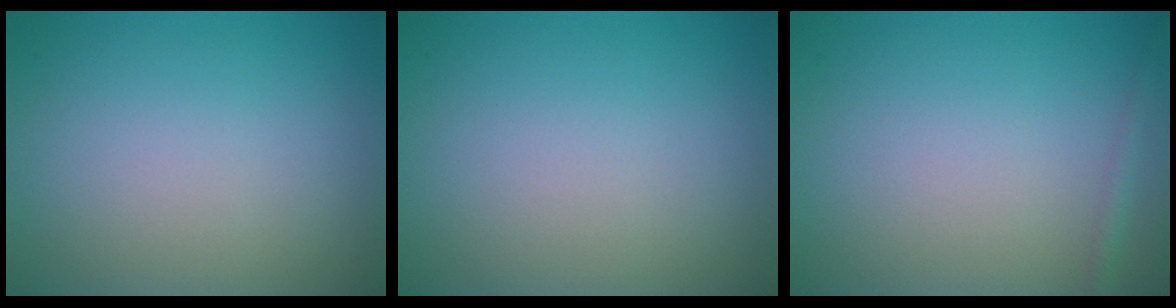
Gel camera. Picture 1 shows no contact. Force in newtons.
{"total": 0.0}
{"total": 0.9, "press": 0.9, "slide": 0.1}